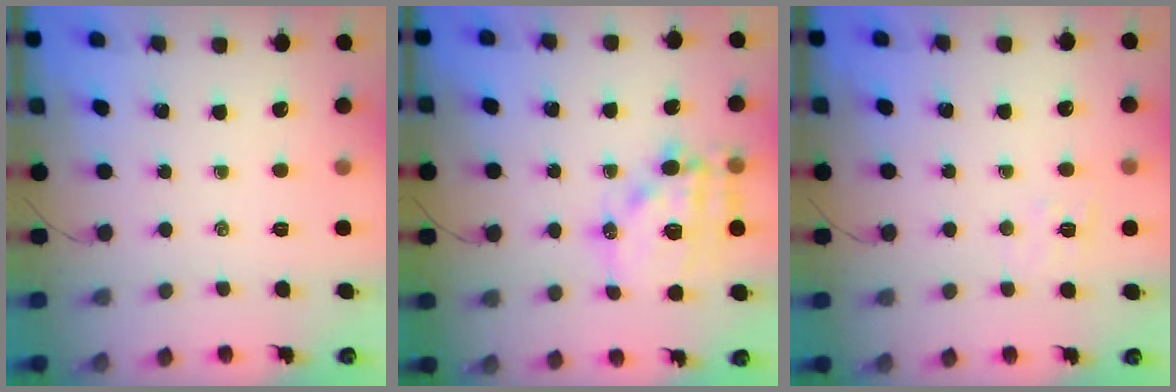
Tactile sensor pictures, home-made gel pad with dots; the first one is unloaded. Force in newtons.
{"total": 14.9, "press": 14.5, "slide": 3.4}
{"total": 6.3, "press": 6.2, "slide": 1.3}